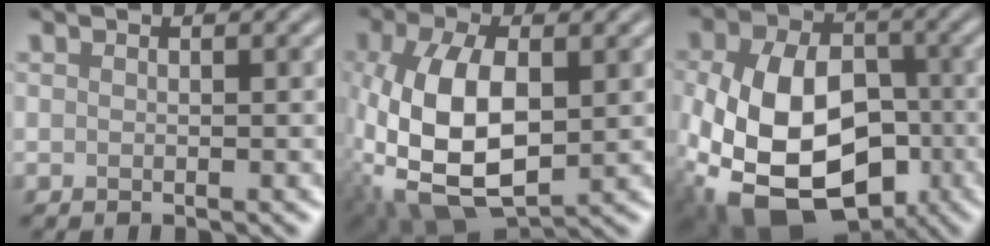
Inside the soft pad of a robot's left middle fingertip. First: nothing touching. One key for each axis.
{"total": 10.7, "fx": -0.9, "fy": 5.9, "fz": 8.9, "tx": -0.202, "ty": -0.011, "tz": -0.013}
{"total": 16.0, "fx": -4.5, "fy": 10.9, "fz": 10.9, "tx": -0.211, "ty": -0.041, "tz": -0.068}